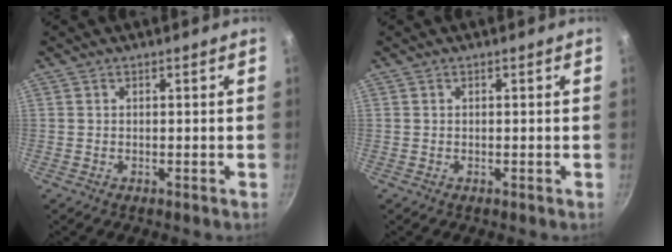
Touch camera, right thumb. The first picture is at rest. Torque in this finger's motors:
{"motor_torque": [0.02, 0.00, -0.14, 0.14, 0.00]}